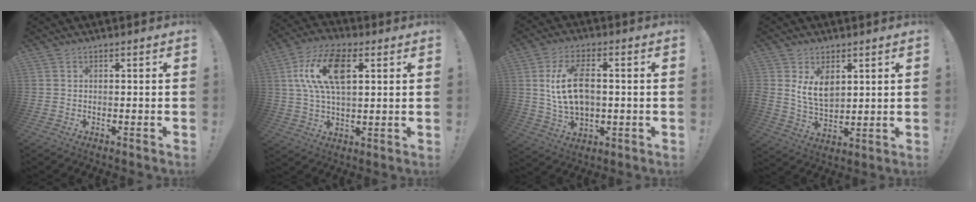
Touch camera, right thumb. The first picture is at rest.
{"total": 15.5, "force": [4.8, 8.2, 12.3], "torque": [-0.223, 0.009, 0.087]}
{"total": 12.9, "force": [1.3, 7.9, 10.1], "torque": [-0.175, 0.002, 0.024]}
{"total": 8.9, "force": [4.2, 5.6, 5.5], "torque": [-0.101, -0.027, 0.077]}